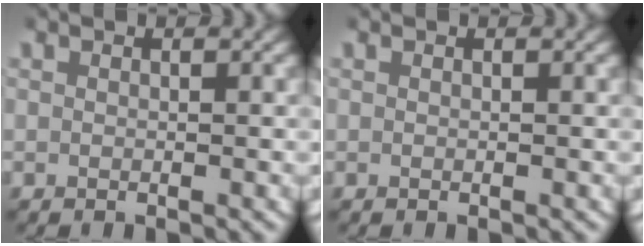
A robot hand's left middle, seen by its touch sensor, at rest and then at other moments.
{"total": 0.0}